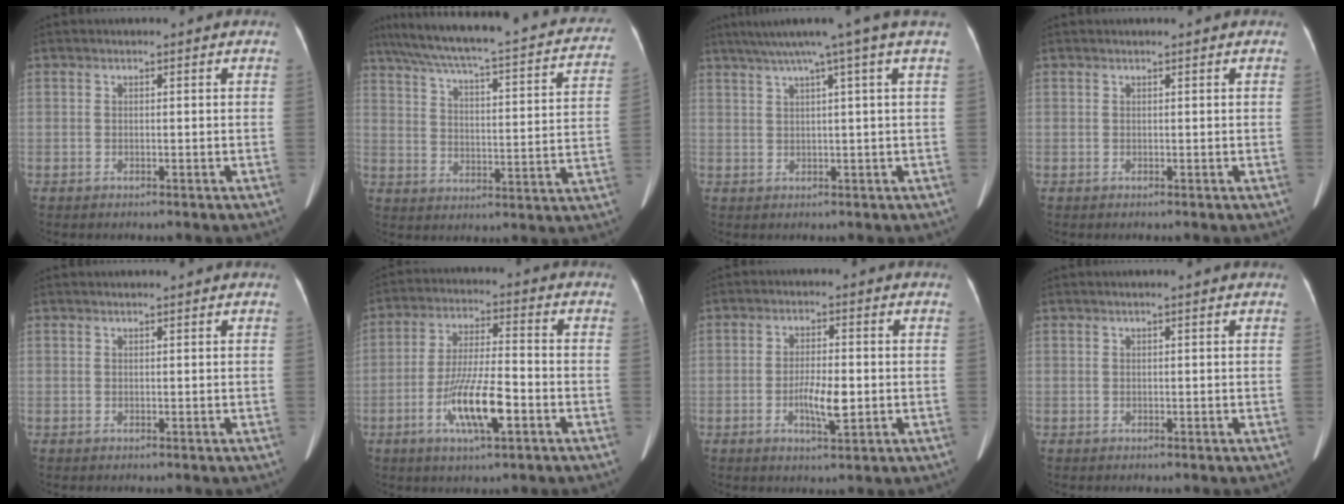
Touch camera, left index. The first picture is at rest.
{"total": 29.2, "force": [24.5, 5.0, 15.0], "torque": [-0.243, -0.015, 0.308]}
{"total": 7.8, "force": [5.5, -2.2, 5.2], "torque": [-0.078, 0.019, 0.075]}
{"total": 0.8, "force": [0.7, 0.0, 0.4], "torque": [-0.004, 0.014, 0.011]}
{"total": 1.4, "force": [1.3, 0.1, 0.7], "torque": [-0.005, 0.017, 0.018]}
{"total": 10.3, "force": [-4.1, 1.7, 9.2], "torque": [-0.178, -0.008, -0.076]}
{"total": 5.0, "force": [-1.2, 1.2, 4.7], "torque": [-0.087, -0.005, -0.021]}
{"total": 0.9, "force": [0.7, -0.2, 0.6], "torque": [-0.016, 0.007, 0.017]}